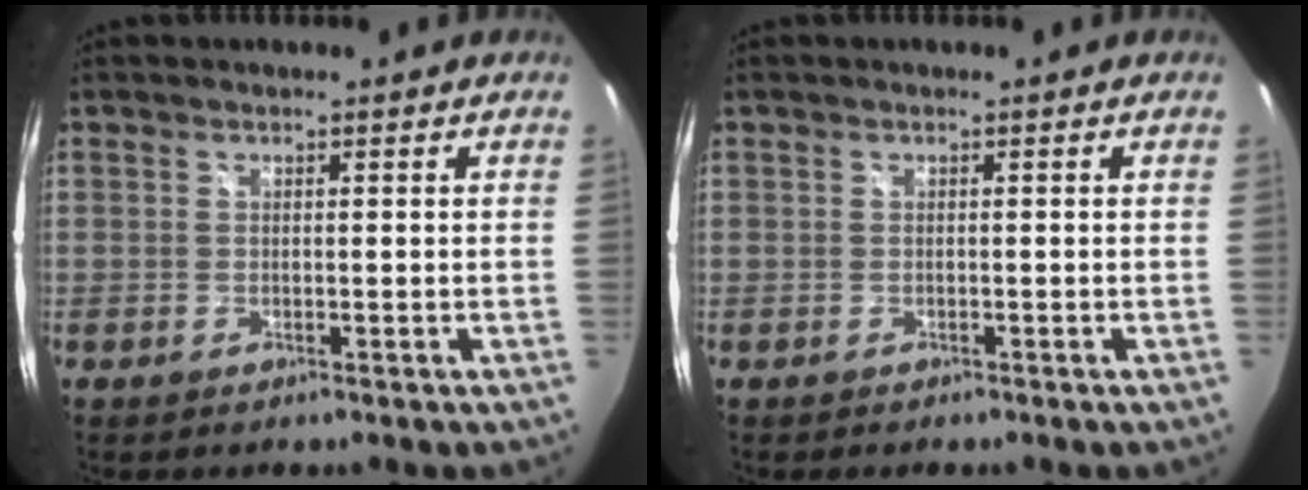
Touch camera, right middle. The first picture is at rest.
{"total": 0.0}